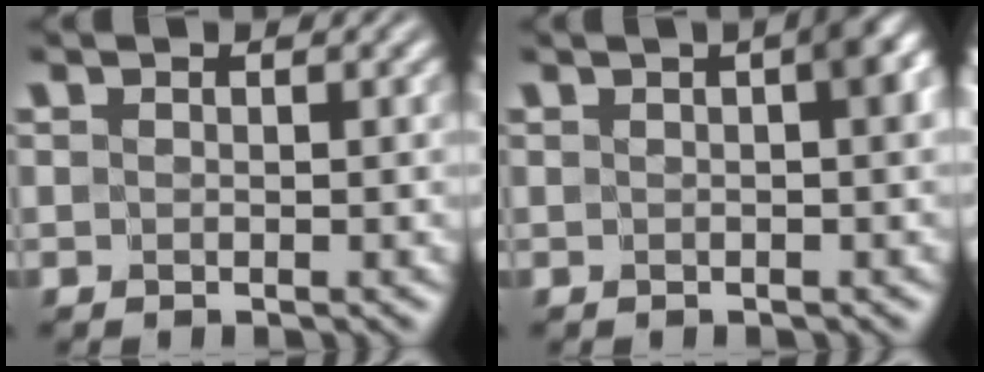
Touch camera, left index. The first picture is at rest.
{"total": 2.4, "force": [0.4, 0.4, 2.4], "torque": [-0.027, 0.011, 0.003]}